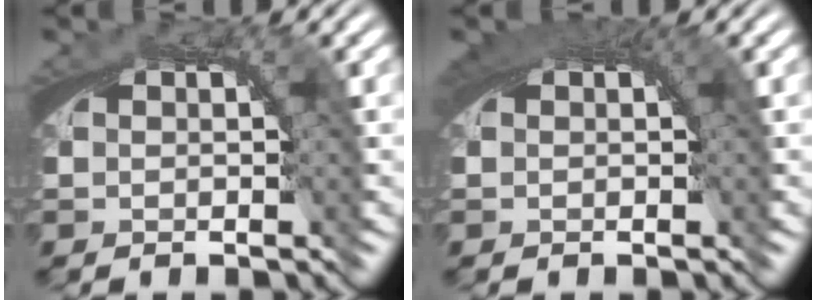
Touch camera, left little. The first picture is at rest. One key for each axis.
{"total": 1.6, "fx": 0.5, "fy": 1.0, "fz": 1.1, "tx": -0.019, "ty": -0.005, "tz": 0.009}